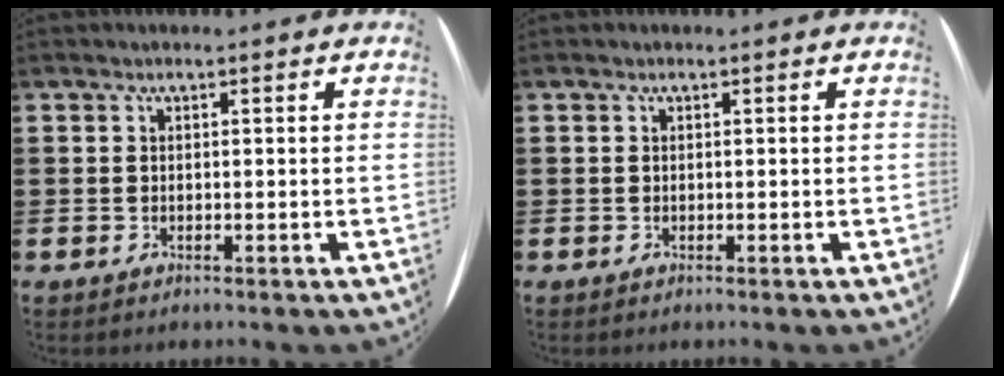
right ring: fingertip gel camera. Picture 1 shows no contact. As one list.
[{"total": 0.0}]